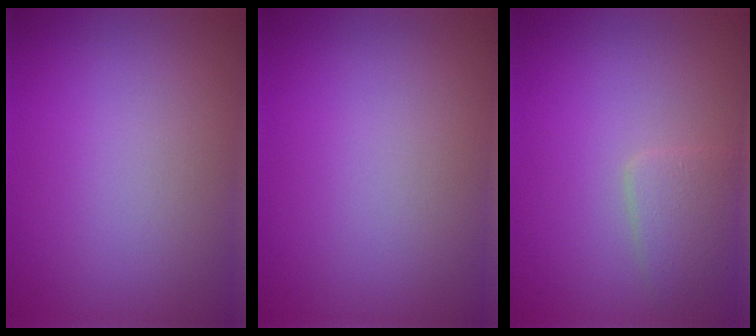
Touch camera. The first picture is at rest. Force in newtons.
{"total": 0.0}
{"total": 2.4, "press": 2.4, "slide": 0.1}